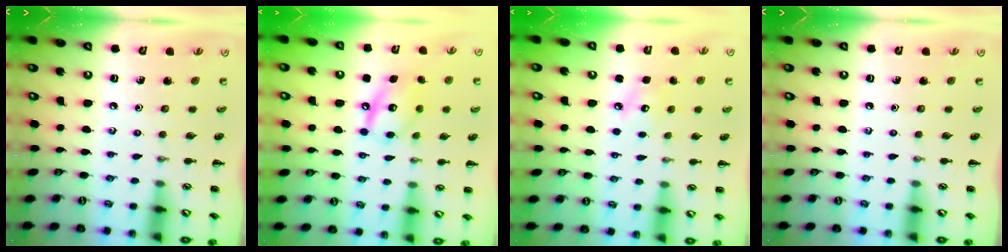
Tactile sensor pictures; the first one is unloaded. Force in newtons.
{"total": 12.2, "press": 12.0, "slide": 2.0}
{"total": 5.3, "press": 5.2, "slide": 0.6}
{"total": 0.0}